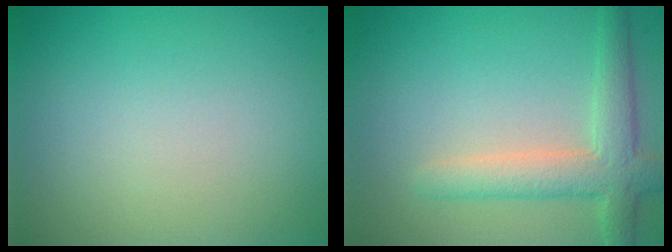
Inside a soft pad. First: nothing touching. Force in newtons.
{"total": 4.2, "press": 4.2, "slide": 0.3}